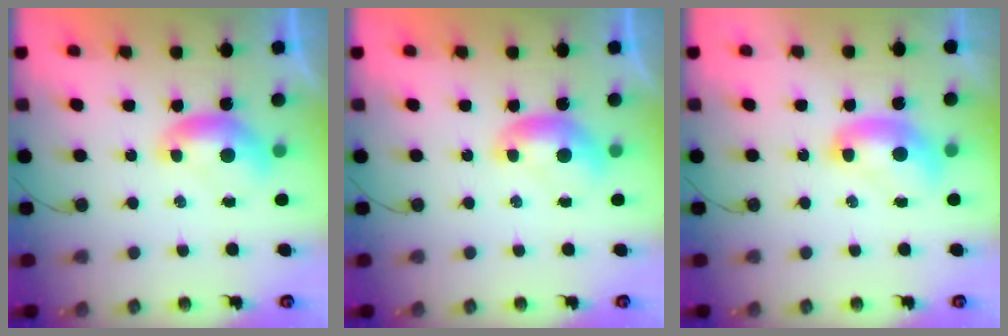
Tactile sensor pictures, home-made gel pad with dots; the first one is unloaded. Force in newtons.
{"total": 0.0}
{"total": 2.1, "press": 2.1, "slide": 0.2}